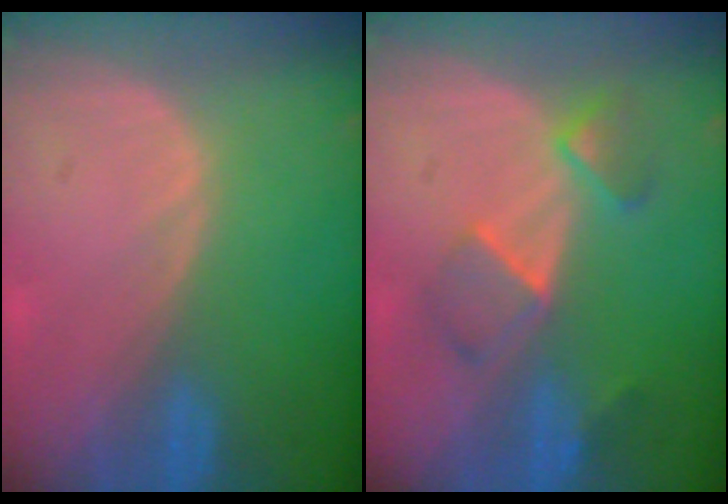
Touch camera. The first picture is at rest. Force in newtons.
{"total": 5.5, "press": 5.2, "slide": 1.7}